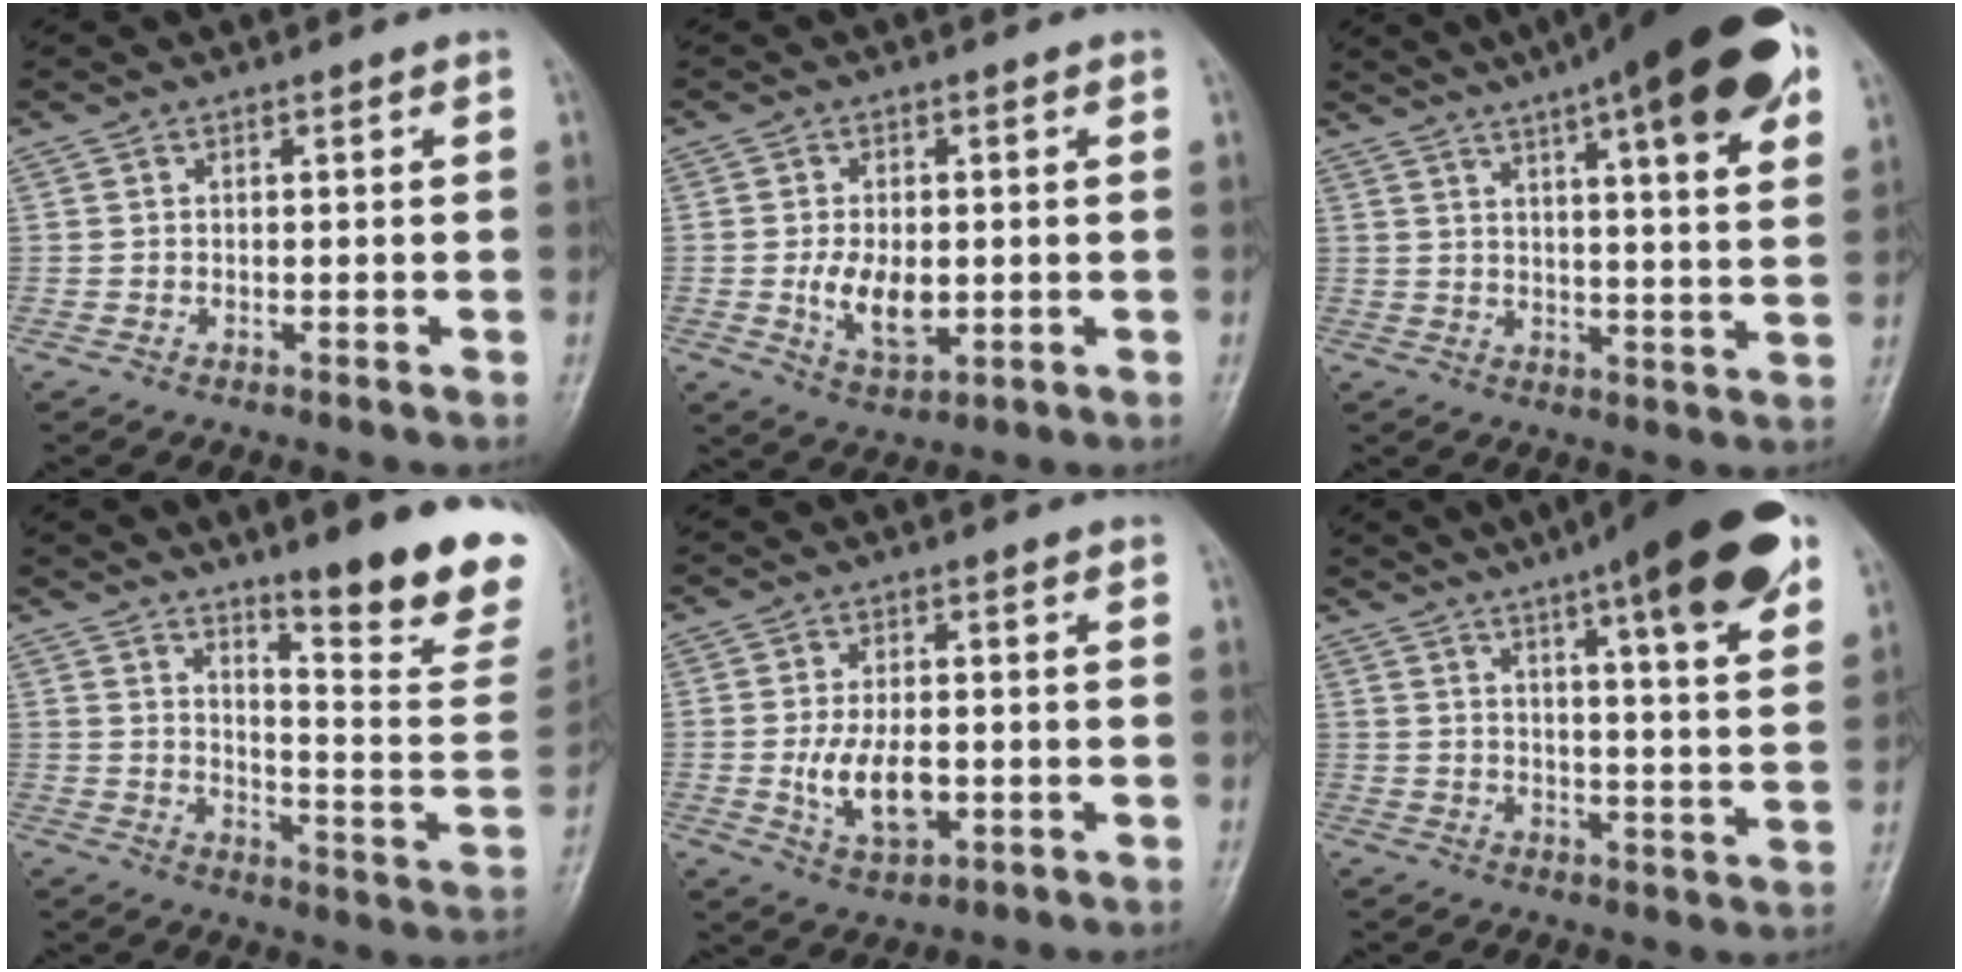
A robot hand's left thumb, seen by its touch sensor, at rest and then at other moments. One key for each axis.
{"total": 7.6, "fx": -0.9, "fy": 4.4, "fz": 6.1, "tx": -0.099, "ty": -0.006, "tz": -0.008}
{"total": 23.1, "fx": 12.9, "fy": 5.0, "fz": 18.5, "tx": -0.258, "ty": -0.009, "tz": 0.171}
{"total": 19.5, "fx": 13.0, "fy": 3.1, "fz": 14.2, "tx": -0.152, "ty": -0.096, "tz": 0.182}
{"total": 8.1, "fx": -1.4, "fy": 4.4, "fz": 6.6, "tx": -0.113, "ty": -0.001, "tz": -0.018}
{"total": 20.1, "fx": 11.6, "fy": 3.7, "fz": 15.9, "tx": -0.210, "ty": -0.027, "tz": 0.156}